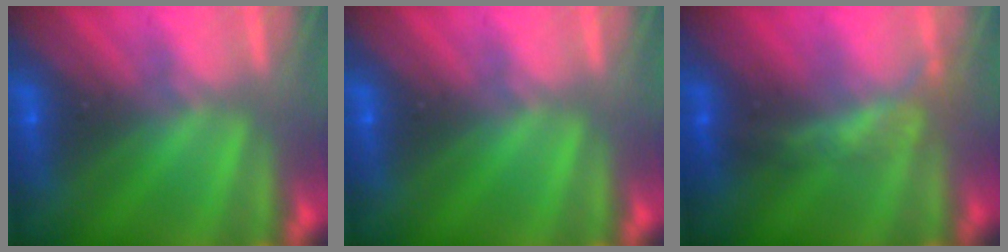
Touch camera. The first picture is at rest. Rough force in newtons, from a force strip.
{"total": 0.0}
{"total": 2.0}